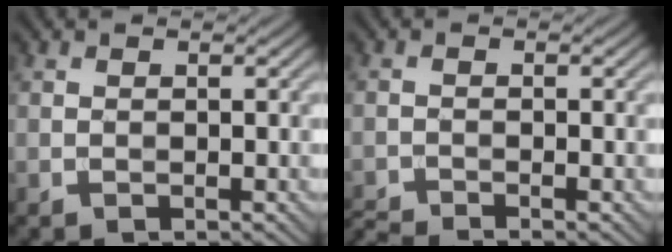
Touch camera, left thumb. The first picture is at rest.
{"total": 2.6, "force": [-2.3, 0.0, 1.0], "torque": [-0.024, -0.005, -0.051]}